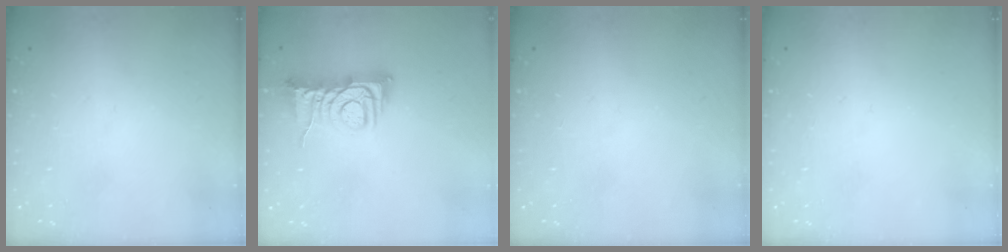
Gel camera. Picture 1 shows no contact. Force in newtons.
{"total": 8.8, "press": 8.8, "slide": 0.4}
{"total": 0.0}
{"total": 0.0}